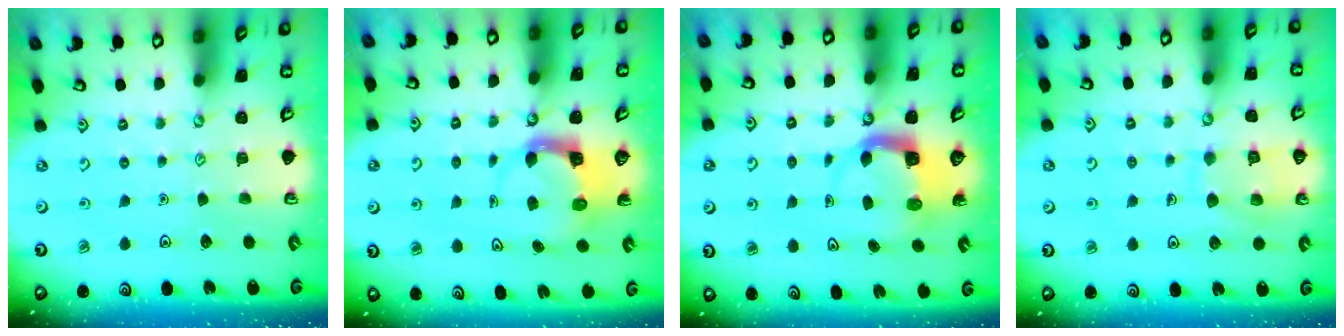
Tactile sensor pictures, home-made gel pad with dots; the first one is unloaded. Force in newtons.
{"total": 3.6, "press": 3.5, "slide": 0.5}
{"total": 4.8, "press": 4.8, "slide": 0.4}
{"total": 10.0, "press": 10.0, "slide": 0.8}